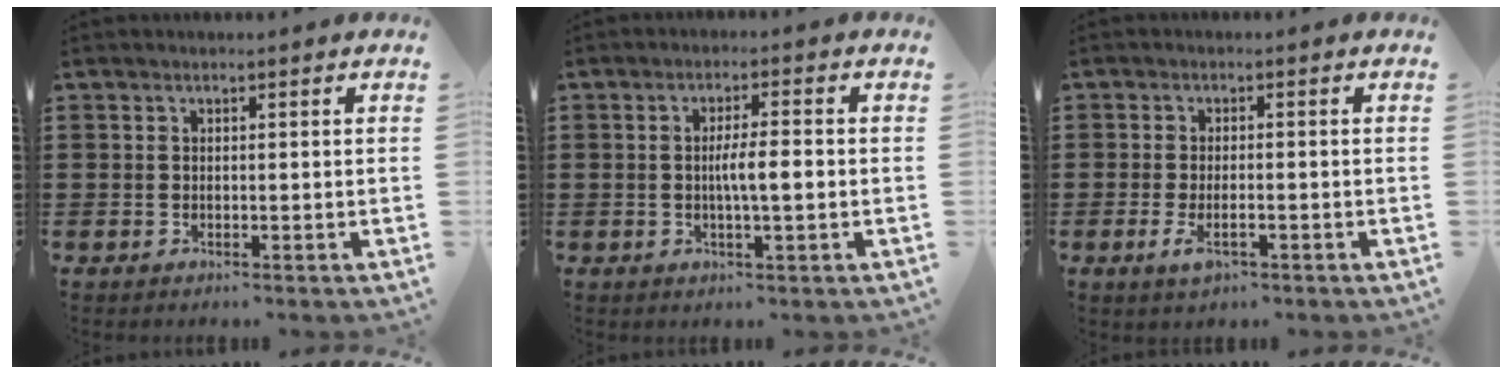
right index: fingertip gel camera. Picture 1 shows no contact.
{"total": 4.4, "force": [-0.4, 0.6, 4.3], "torque": [-0.074, -0.001, -0.009]}
{"total": 3.1, "force": [-1.1, 1.2, 2.6], "torque": [-0.060, -0.005, -0.024]}